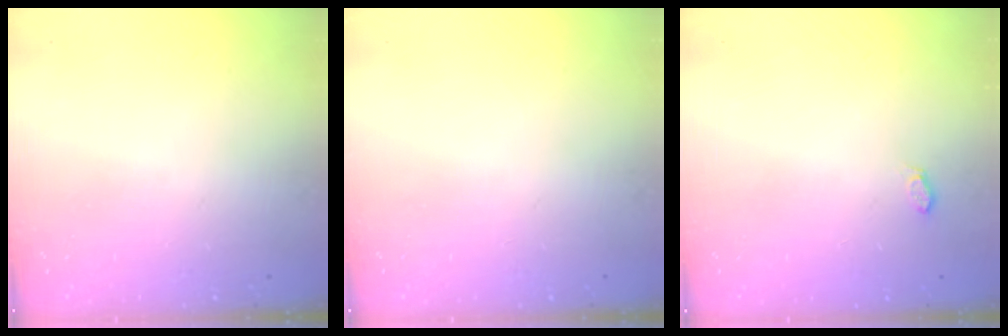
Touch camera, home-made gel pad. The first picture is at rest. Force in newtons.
{"total": 0.0}
{"total": 2.9, "press": 2.7, "slide": 1.1}